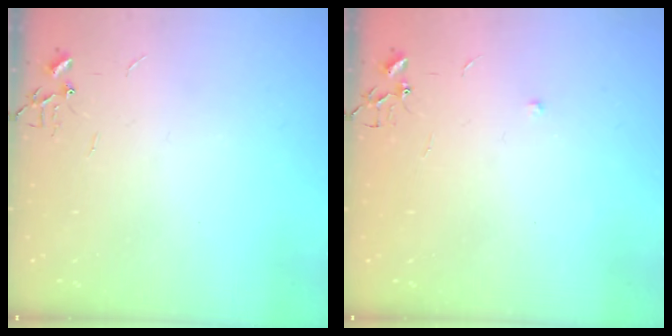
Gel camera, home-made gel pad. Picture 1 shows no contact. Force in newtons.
{"total": 4.7, "press": 4.6, "slide": 0.7}